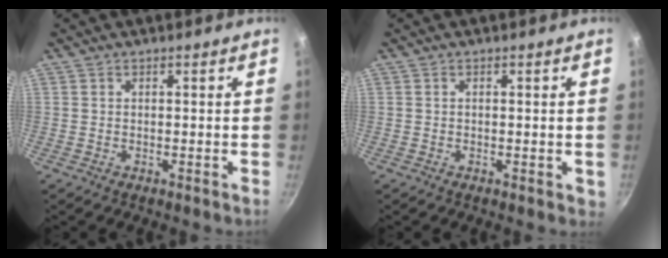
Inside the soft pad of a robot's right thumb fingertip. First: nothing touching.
{"total": 1.1, "force": [0.0, 0.7, 0.9], "torque": [-0.006, 0.001, 0.001]}